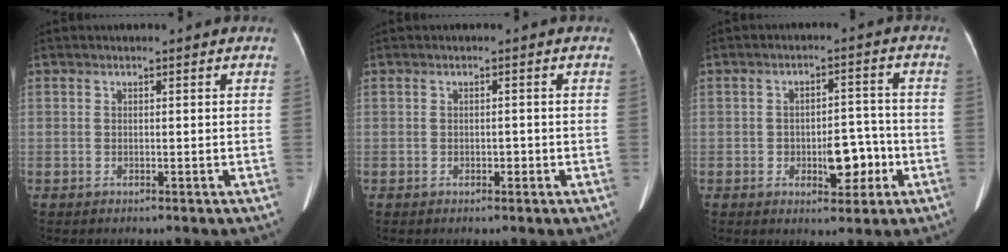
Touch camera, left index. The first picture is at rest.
{"total": 0.9, "force": [-0.3, 0.5, 0.6], "torque": [-0.008, 0.002, -0.005]}
{"total": 6.0, "force": [-2.0, 3.3, 4.7], "torque": [-0.060, 0.015, -0.022]}